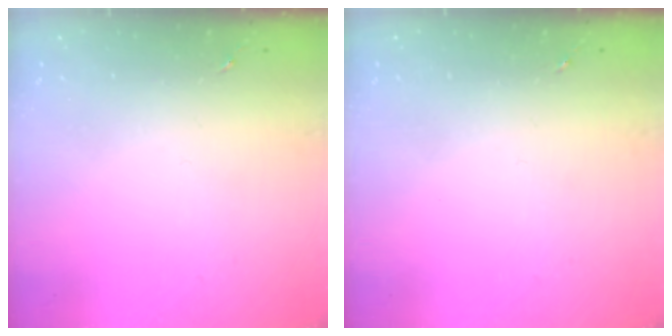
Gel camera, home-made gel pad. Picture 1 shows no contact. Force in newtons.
{"total": 0.0}